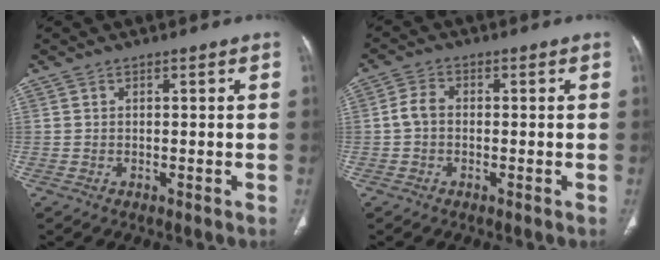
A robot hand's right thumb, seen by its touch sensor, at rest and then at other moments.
{"total": 3.3, "force": [-0.4, 2.4, 2.2], "torque": [-0.040, 0.009, -0.016]}